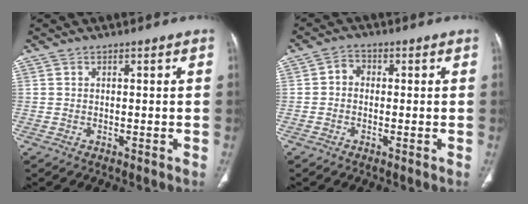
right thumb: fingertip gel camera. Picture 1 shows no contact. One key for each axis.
{"total": 2.4, "fx": -0.2, "fy": 2.0, "fz": 1.3, "tx": -0.012, "ty": 0.012, "tz": -0.015}